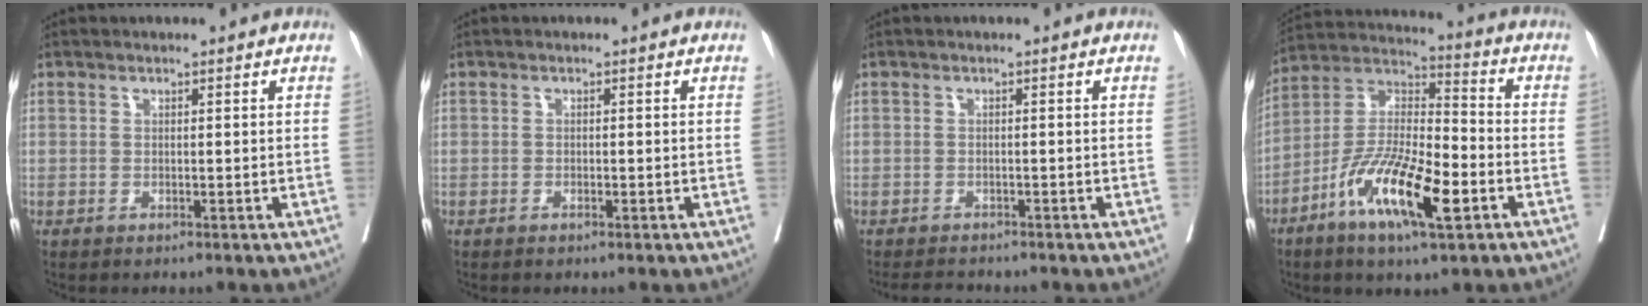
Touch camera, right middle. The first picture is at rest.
{"total": 0.7, "force": [-0.4, 0.1, 0.6], "torque": [-0.013, 0.000, -0.005]}
{"total": 3.2, "force": [-3.1, 0.7, 0.7], "torque": [-0.007, -0.008, -0.049]}
{"total": 15.3, "force": [-6.7, 3.4, 13.4], "torque": [-0.262, -0.009, -0.122]}